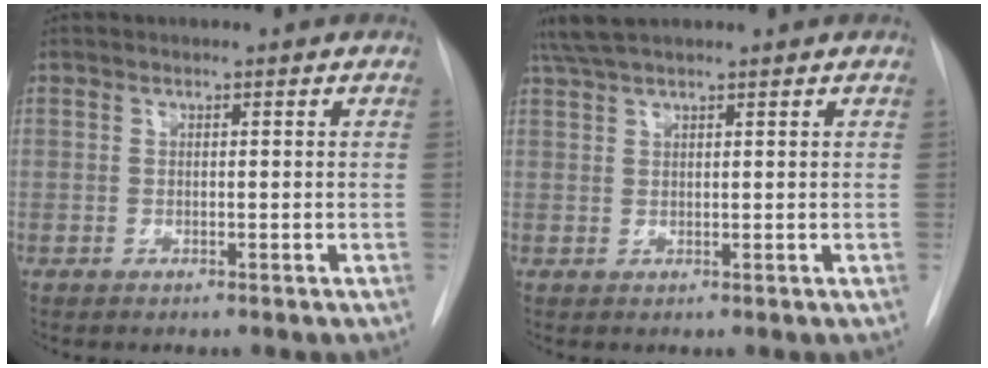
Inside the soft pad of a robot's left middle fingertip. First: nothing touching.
{"total": 5.2, "force": [4.4, 0.6, 2.7], "torque": [-0.053, 0.028, 0.085]}